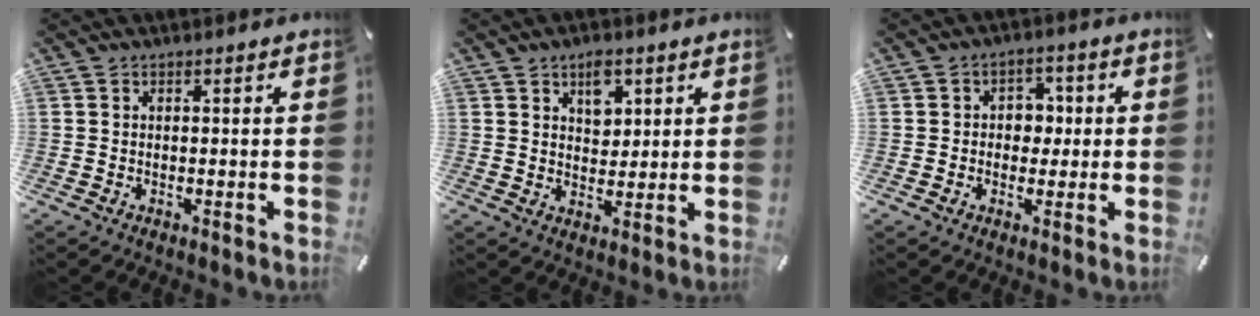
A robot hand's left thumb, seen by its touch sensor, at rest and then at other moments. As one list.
[{"total": 5.5, "force": [2.9, 3.8, 2.7], "torque": [-0.022, -0.010, 0.044]}, {"total": 4.9, "force": [-0.4, 4.4, 2.3], "torque": [-0.026, 0.007, -0.014]}]